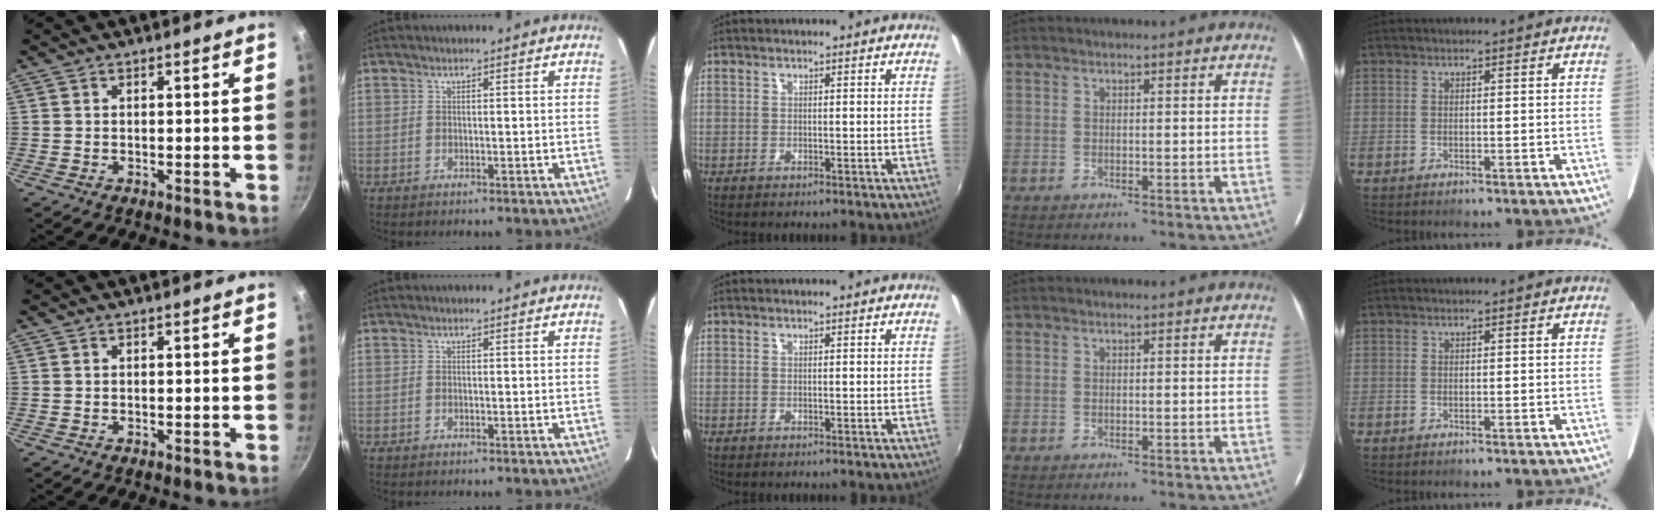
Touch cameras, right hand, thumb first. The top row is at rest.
{}